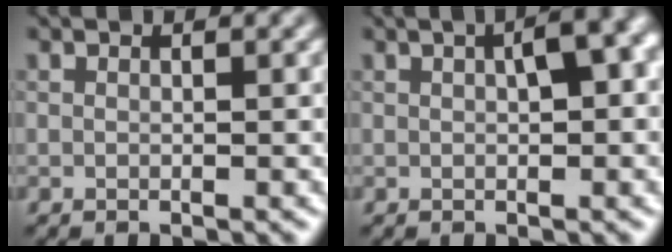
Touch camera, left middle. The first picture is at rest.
{"total": 4.6, "force": [1.1, 1.4, 4.2], "torque": [-0.059, 0.013, 0.013]}